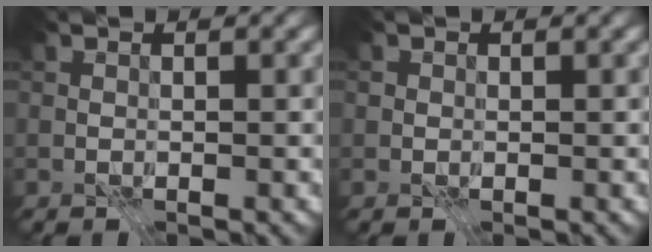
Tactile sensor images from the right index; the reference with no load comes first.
{"total": 0.5, "force": [0.0, 0.5, -0.1], "torque": [0.002, -0.002, -0.001]}